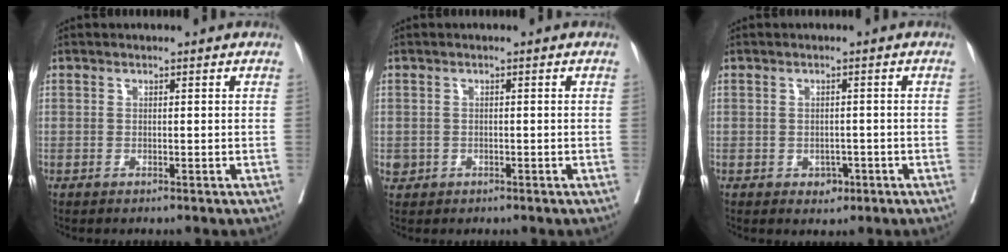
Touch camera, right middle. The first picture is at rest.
{"total": 1.3, "force": [-0.3, 1.2, 0.2], "torque": [0.000, 0.005, -0.002]}
{"total": 1.9, "force": [-0.8, 1.5, 1.0], "torque": [-0.006, 0.005, -0.003]}